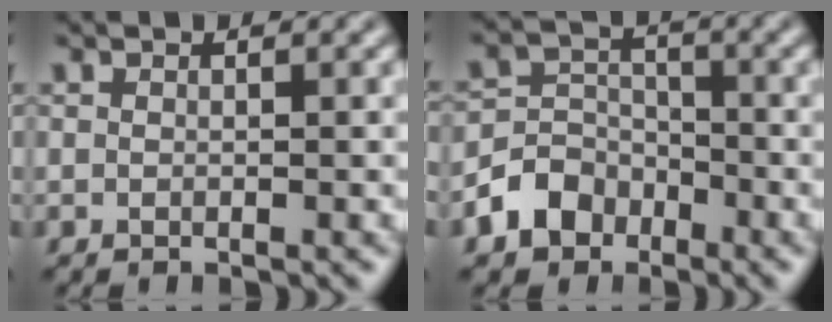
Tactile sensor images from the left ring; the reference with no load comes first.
{"total": 4.1, "force": [-2.4, 3.1, 1.2], "torque": [-0.020, 0.003, -0.052]}